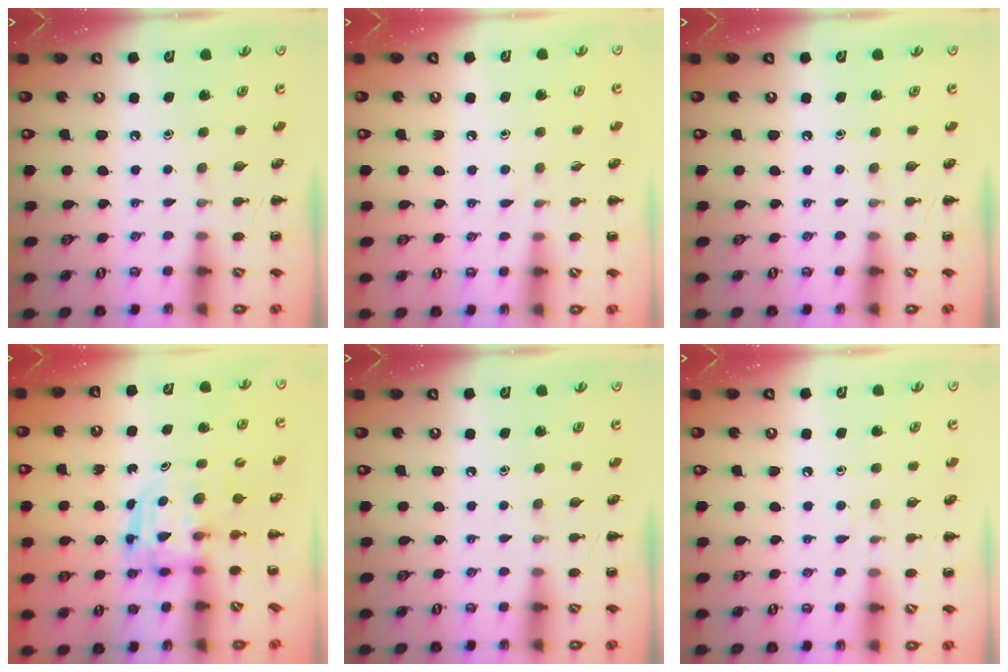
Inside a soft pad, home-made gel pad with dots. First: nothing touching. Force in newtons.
{"total": 3.9, "press": 3.5, "slide": 1.8}
{"total": 0.0}
{"total": 3.1, "press": 3.1, "slide": 0.3}
{"total": 0.0}
{"total": 2.9, "press": 2.8, "slide": 1.0}